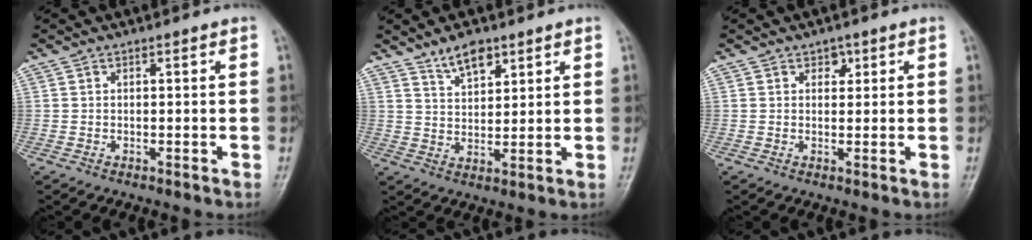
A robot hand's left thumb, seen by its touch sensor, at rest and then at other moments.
{"total": 5.7, "force": [4.1, 2.5, 3.1], "torque": [-0.038, -0.028, 0.077]}
{"total": 1.8, "force": [0.9, 1.3, 0.8], "torque": [0.005, -0.002, 0.010]}